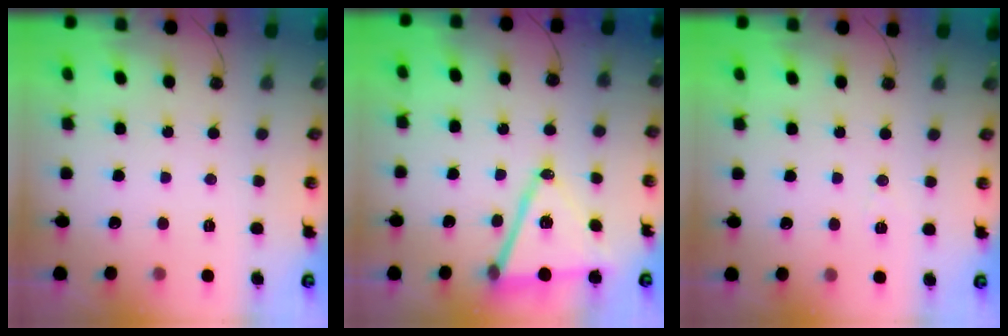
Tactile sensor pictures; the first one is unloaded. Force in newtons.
{"total": 14.8, "press": 14.3, "slide": 3.9}
{"total": 3.6, "press": 2.7, "slide": 2.4}